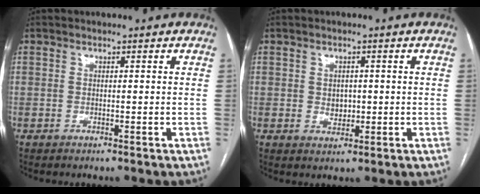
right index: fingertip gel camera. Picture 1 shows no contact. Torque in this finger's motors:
{"motor_torque": [0.22, 0.03, 0.03, 0.00]}